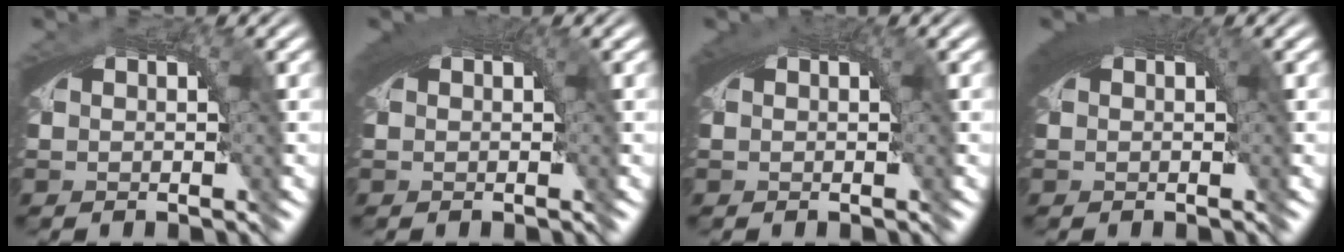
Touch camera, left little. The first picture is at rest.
{"total": 2.2, "force": [0.9, 0.5, 1.9], "torque": [-0.022, 0.007, 0.013]}
{"total": 1.5, "force": [0.6, 0.1, 1.4], "torque": [-0.018, 0.004, 0.010]}
{"total": 3.0, "force": [1.2, 0.7, 2.7], "torque": [-0.030, 0.011, 0.015]}